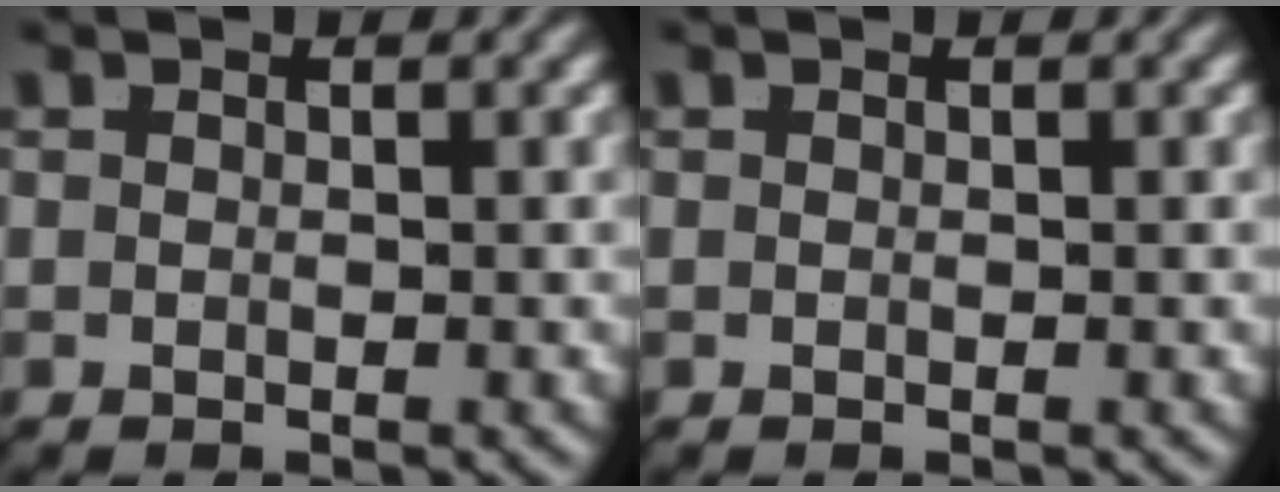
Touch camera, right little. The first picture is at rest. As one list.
[{"total": 0.0}]